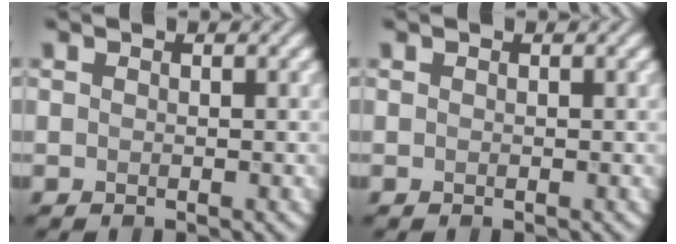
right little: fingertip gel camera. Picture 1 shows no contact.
{"total": 0.0}